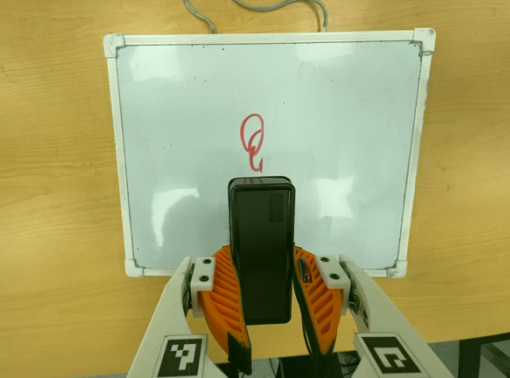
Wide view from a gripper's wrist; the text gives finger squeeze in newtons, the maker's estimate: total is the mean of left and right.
{"total": 9.5, "left": 7.7, "right": 11.2}